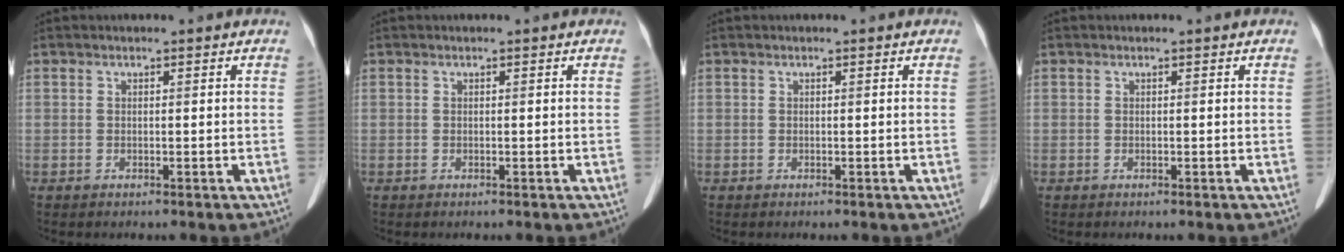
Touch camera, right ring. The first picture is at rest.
{"total": 0.0}
{"total": 0.0}
{"total": 0.0}